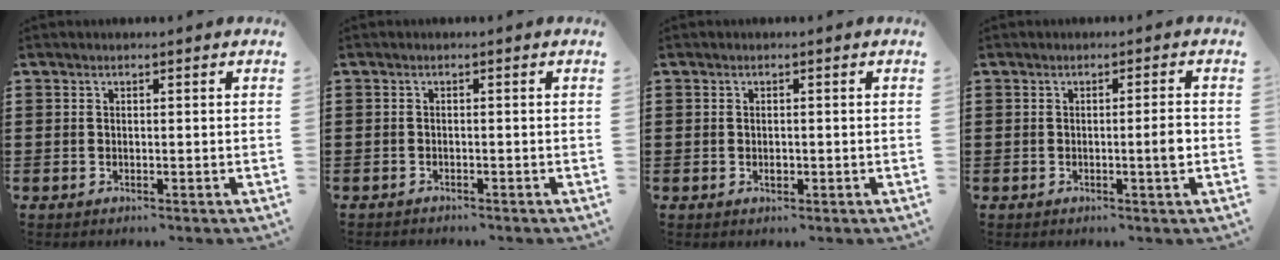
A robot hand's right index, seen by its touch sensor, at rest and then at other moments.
{"total": 0.8, "force": [-0.8, 0.1, 0.0], "torque": [-0.002, 0.000, -0.017]}
{"total": 1.1, "force": [-0.2, 0.5, 1.0], "torque": [-0.019, 0.000, -0.004]}
{"total": 2.7, "force": [-0.6, -0.1, 2.6], "torque": [-0.043, -0.005, -0.013]}